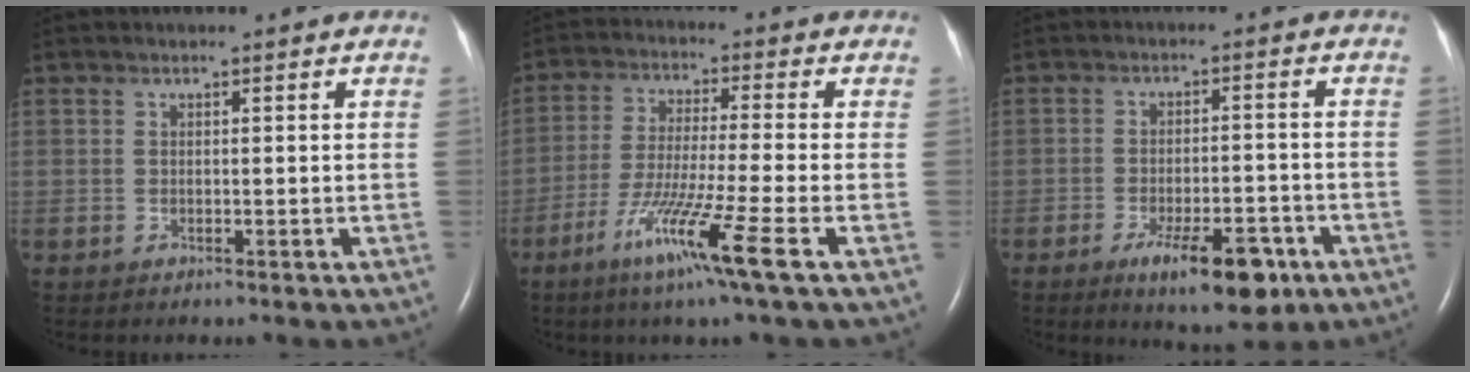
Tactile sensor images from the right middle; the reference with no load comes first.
{"total": 11.5, "force": [-5.8, -1.6, 9.8], "torque": [-0.189, -0.038, -0.108]}
{"total": 9.5, "force": [-5.3, 2.7, 7.4], "torque": [-0.116, -0.009, -0.073]}